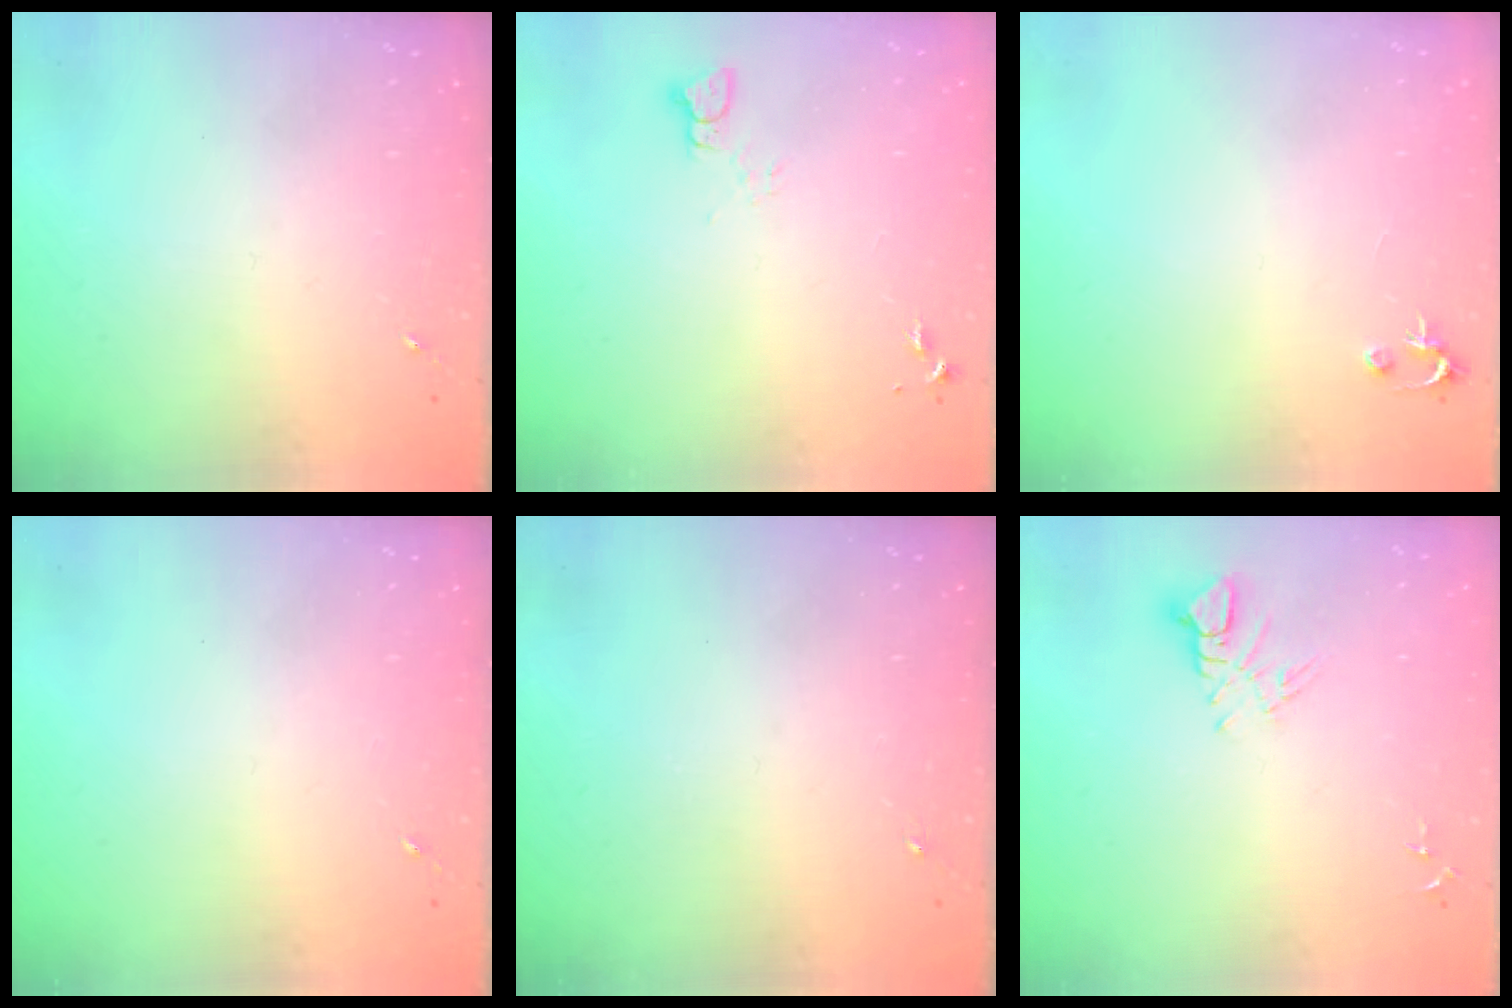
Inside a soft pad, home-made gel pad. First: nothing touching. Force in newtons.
{"total": 2.2, "press": 2.2, "slide": 0.2}
{"total": 2.5, "press": 2.5, "slide": 0.2}
{"total": 0.0}
{"total": 0.0}
{"total": 6.0, "press": 6.0, "slide": 0.2}